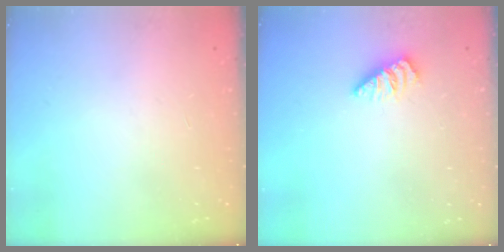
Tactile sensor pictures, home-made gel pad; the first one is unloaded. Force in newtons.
{"total": 0.0}